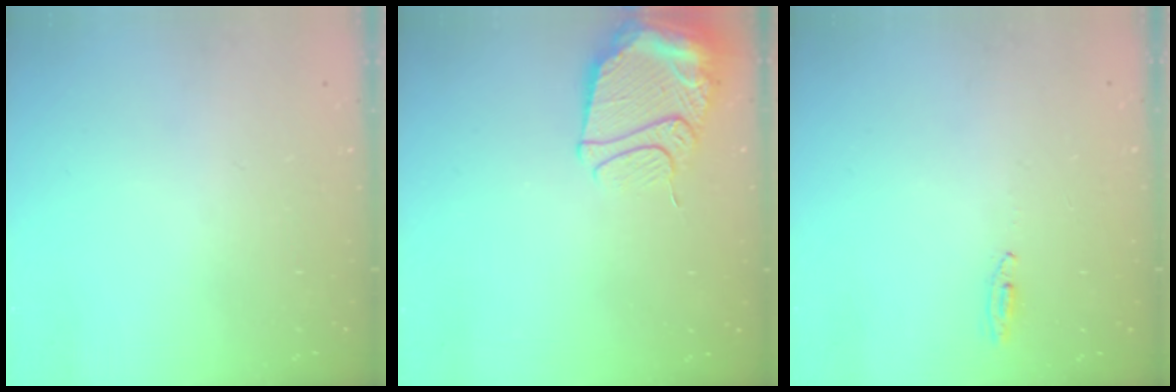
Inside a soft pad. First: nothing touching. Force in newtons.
{"total": 13.8, "press": 13.7, "slide": 1.4}
{"total": 2.7, "press": 2.5, "slide": 1.0}